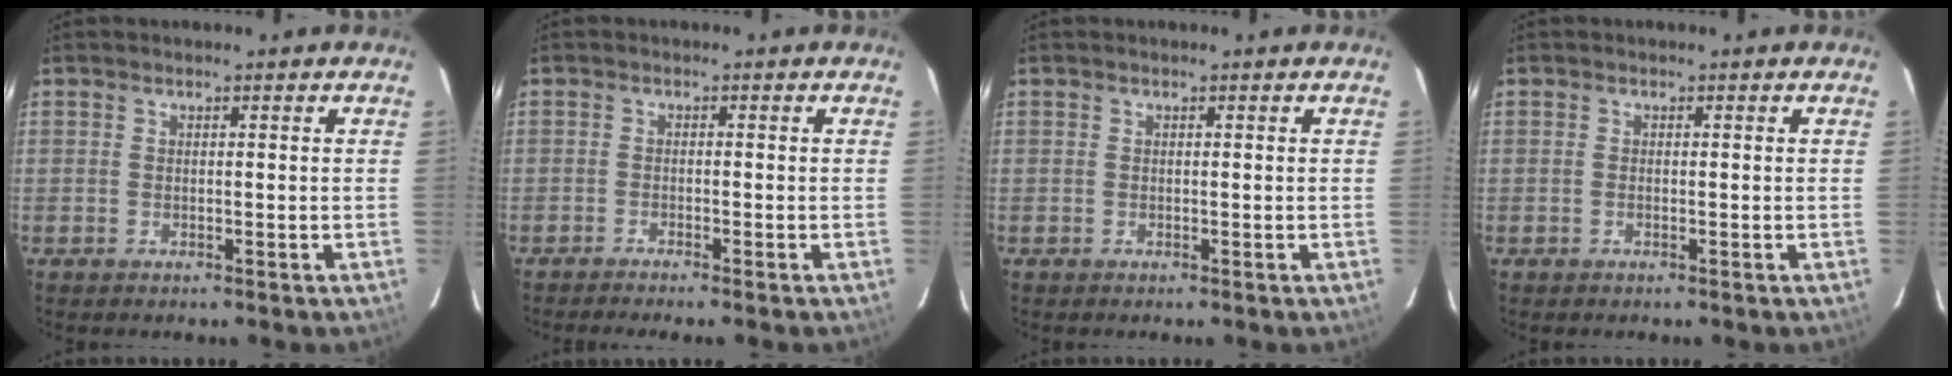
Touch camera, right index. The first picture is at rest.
{"total": 2.7, "force": [-2.4, -0.2, 1.2], "torque": [-0.033, -0.007, -0.040]}
{"total": 0.0}
{"total": 0.0}